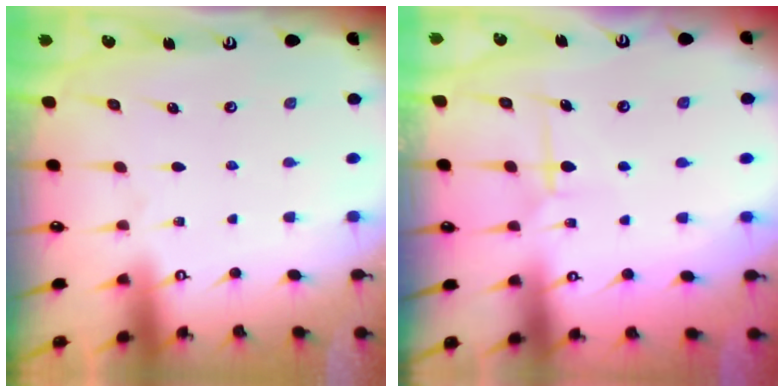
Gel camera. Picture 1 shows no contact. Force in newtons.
{"total": 7.1, "press": 7.1, "slide": 0.2}